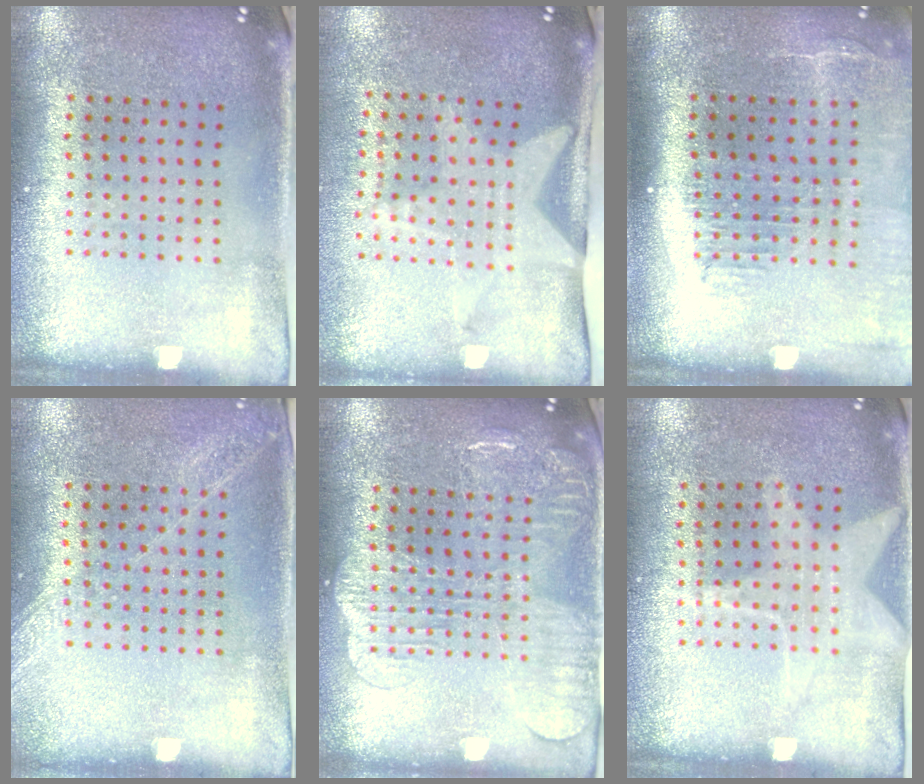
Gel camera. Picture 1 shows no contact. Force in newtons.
{"total": 2.0, "press": 1.5, "slide": 1.3}
{"total": 2.2, "press": 1.8, "slide": 1.3}
{"total": 1.3, "press": 1.2, "slide": 0.2}
{"total": 2.0, "press": 2.0, "slide": 0.4}
{"total": 1.2, "press": 1.2, "slide": 0.2}